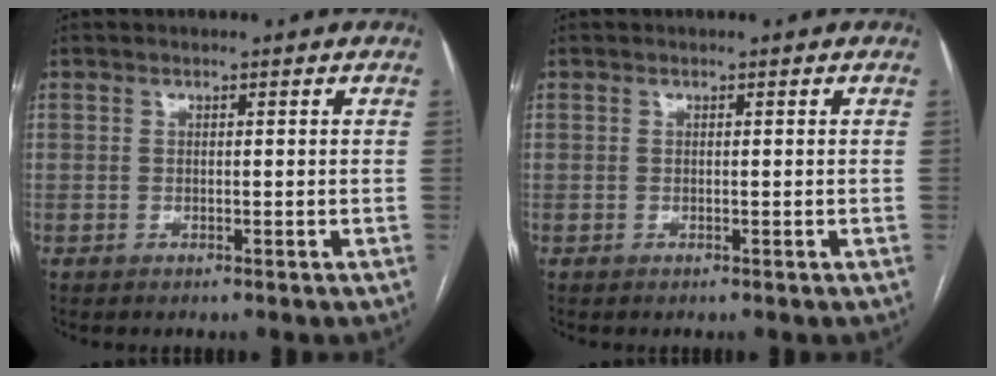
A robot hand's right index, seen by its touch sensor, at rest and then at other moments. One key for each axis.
{"total": 0.0}